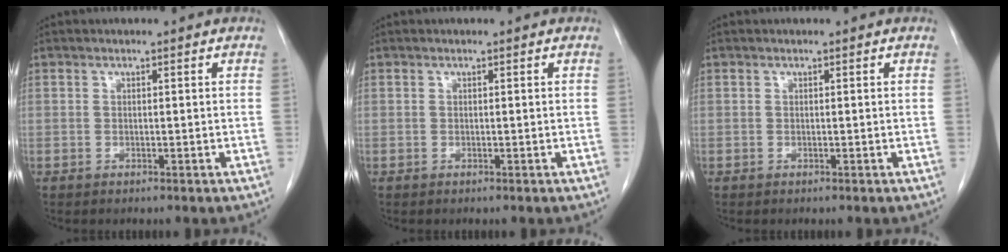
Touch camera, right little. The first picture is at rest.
{"total": 0.0}
{"total": 0.0}